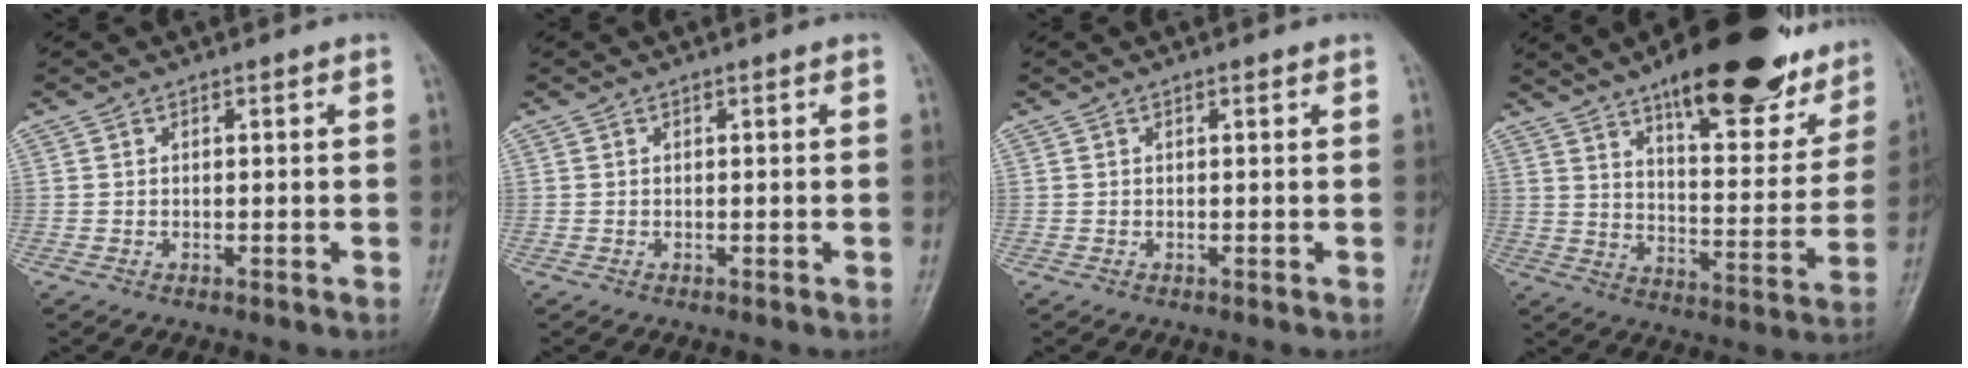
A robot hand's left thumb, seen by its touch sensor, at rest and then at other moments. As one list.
[{"total": 0.0}, {"total": 0.0}, {"total": 24.8, "force": [16.5, 8.6, 16.3], "torque": [-0.180, -0.062, 0.237]}]